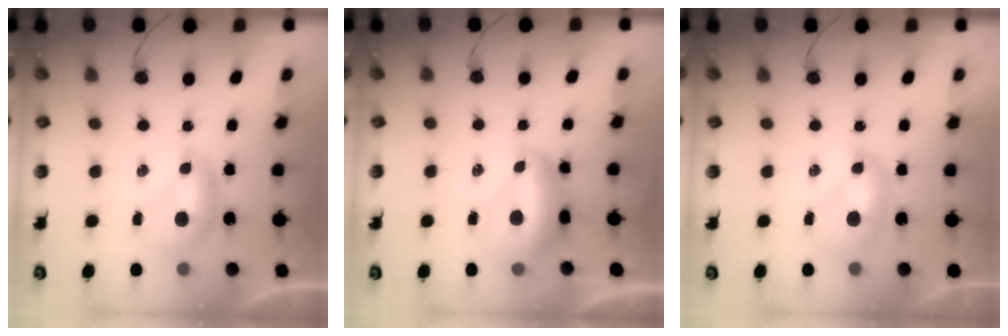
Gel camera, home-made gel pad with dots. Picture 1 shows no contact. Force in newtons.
{"total": 2.6, "press": 2.5, "slide": 0.7}
{"total": 1.6, "press": 1.6, "slide": 0.2}